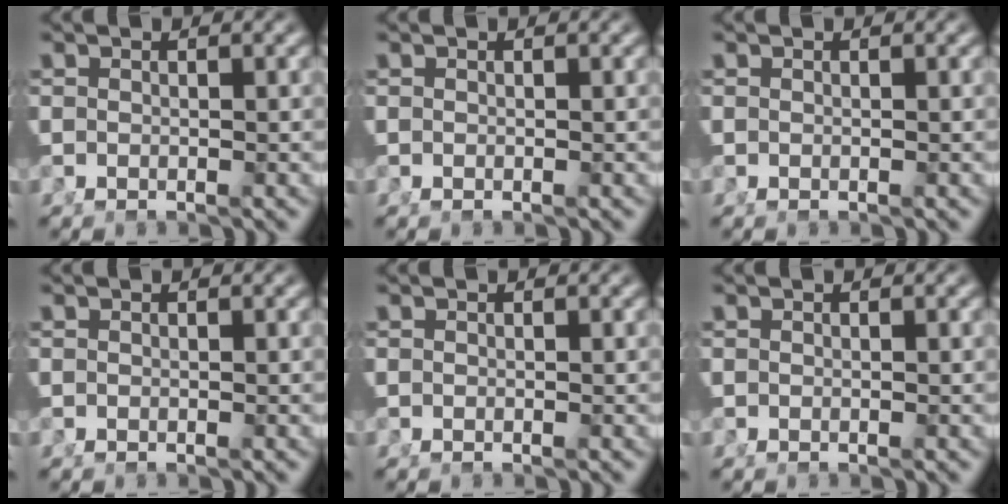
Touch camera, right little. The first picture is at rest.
{"total": 0.0}
{"total": 0.0}
{"total": 0.0}
{"total": 0.0}
{"total": 0.0}